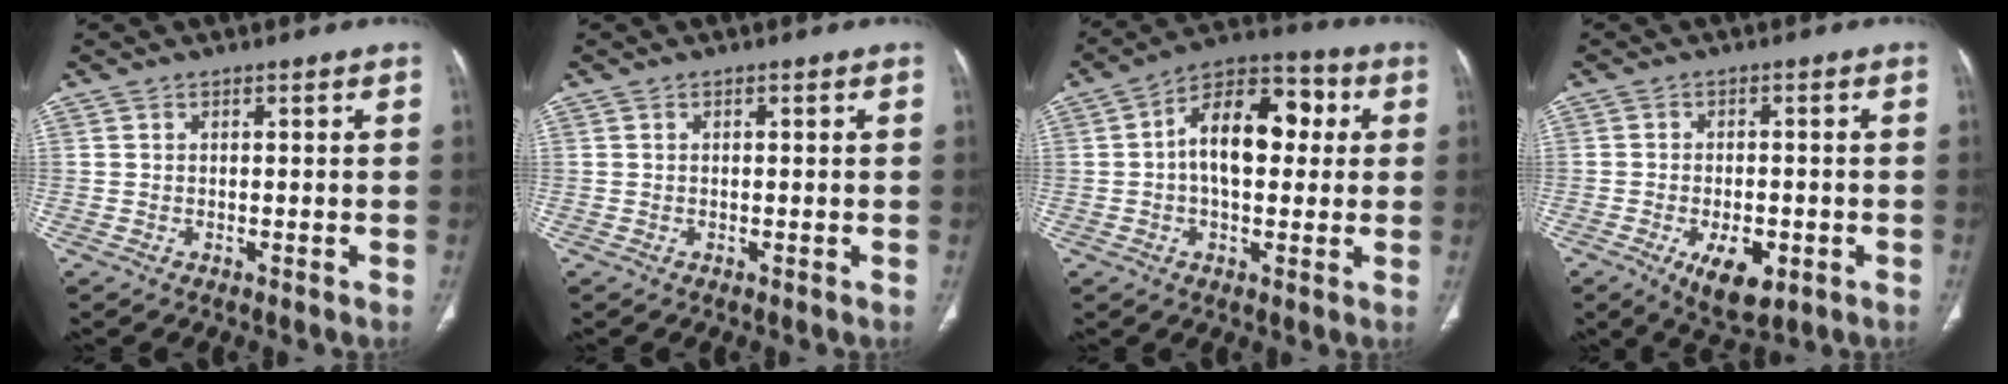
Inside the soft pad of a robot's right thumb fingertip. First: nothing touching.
{"total": 0.0}
{"total": 14.5, "force": [1.7, 8.5, 11.6], "torque": [-0.160, 0.034, 0.017]}
{"total": 8.5, "force": [-3.3, 4.2, 6.6], "torque": [-0.096, 0.000, -0.041]}